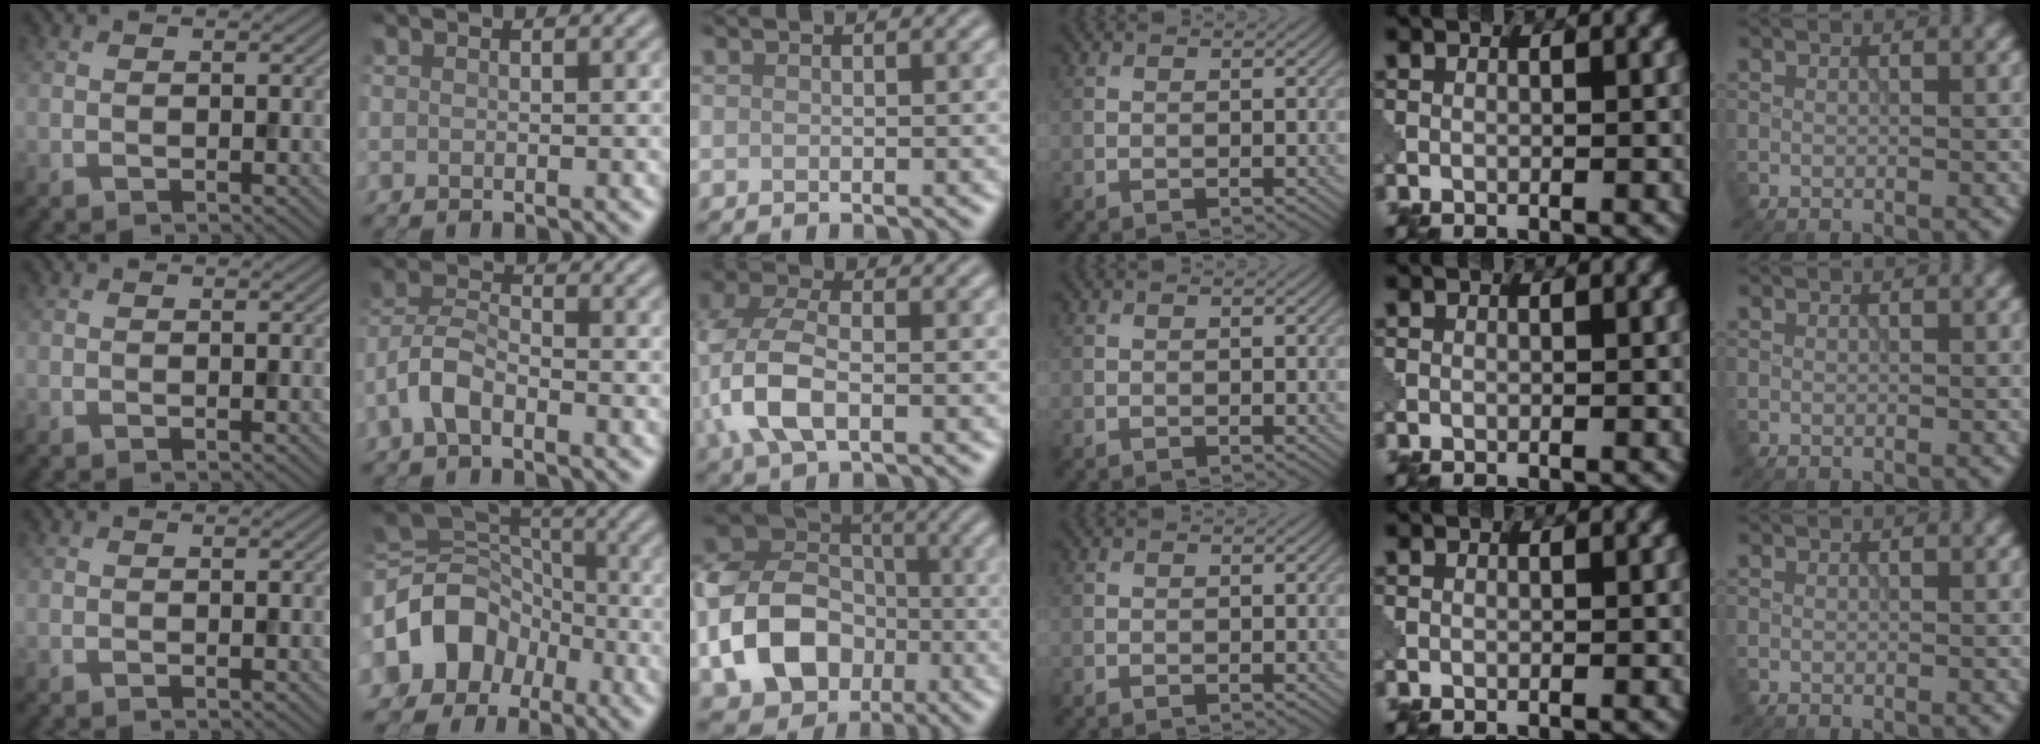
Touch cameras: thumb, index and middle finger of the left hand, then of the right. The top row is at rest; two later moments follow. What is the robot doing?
{"motion": "disassemble", "object": "puzzle pieces"}